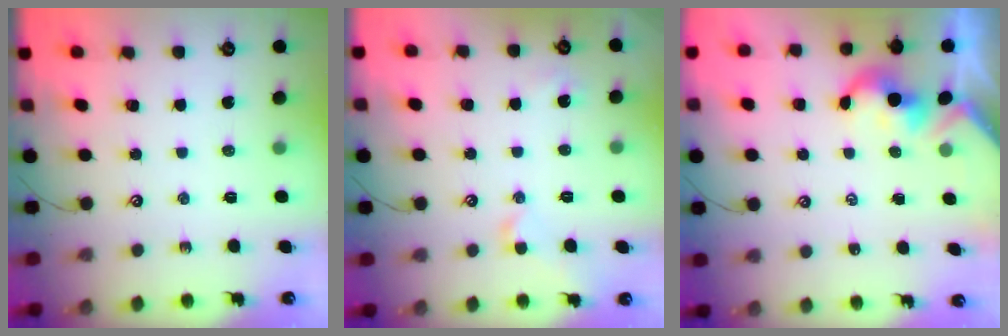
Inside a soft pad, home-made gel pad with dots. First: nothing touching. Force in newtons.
{"total": 1.7, "press": 1.6, "slide": 0.5}
{"total": 2.2, "press": 2.2, "slide": 0.3}